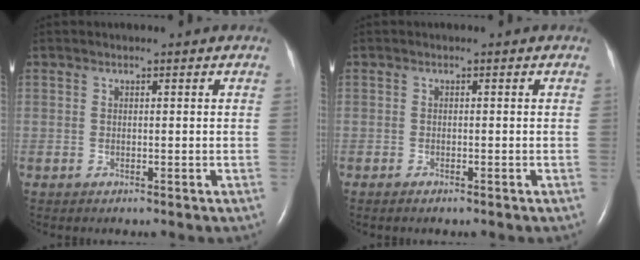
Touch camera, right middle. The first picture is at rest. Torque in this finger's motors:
{"motor_torque": [-0.12, 0.06, 0.00, -0.01]}